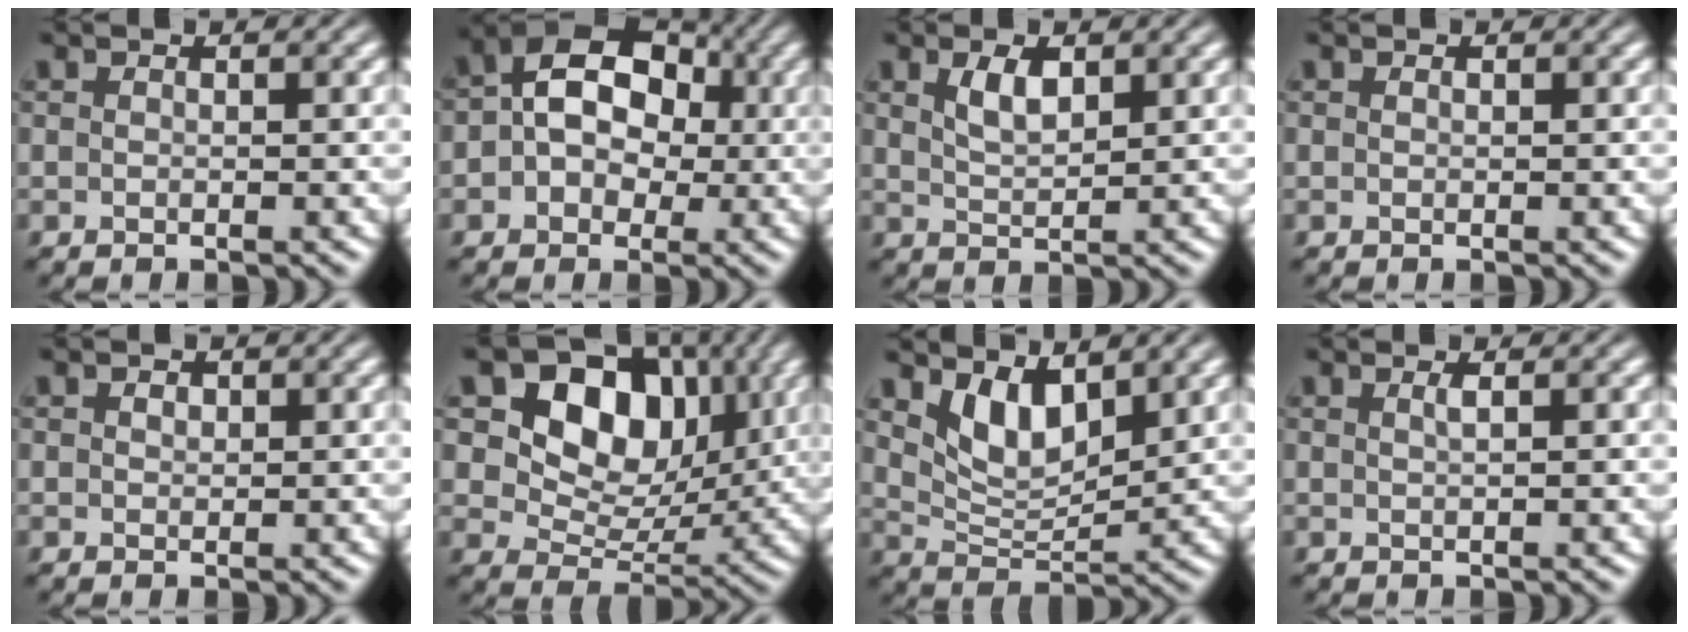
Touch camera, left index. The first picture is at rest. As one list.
[{"total": 9.6, "force": [1.2, 7.0, 6.4], "torque": [-0.083, 0.041, -0.009]}, {"total": 2.5, "force": [1.3, 1.1, 1.8], "torque": [-0.039, -0.001, 0.027]}, {"total": 0.0}, {"total": 0.9, "force": [0.4, 0.7, 0.4], "torque": [-0.008, -0.001, 0.005]}, {"total": 12.0, "force": [4.4, 8.3, 7.4], "torque": [-0.123, 0.008, 0.063]}, {"total": 4.6, "force": [2.7, 2.2, 2.9], "torque": [-0.064, -0.013, 0.050]}, {"total": 0.9, "force": [0.4, 0.3, 0.8], "torque": [-0.009, 0.003, 0.004]}]